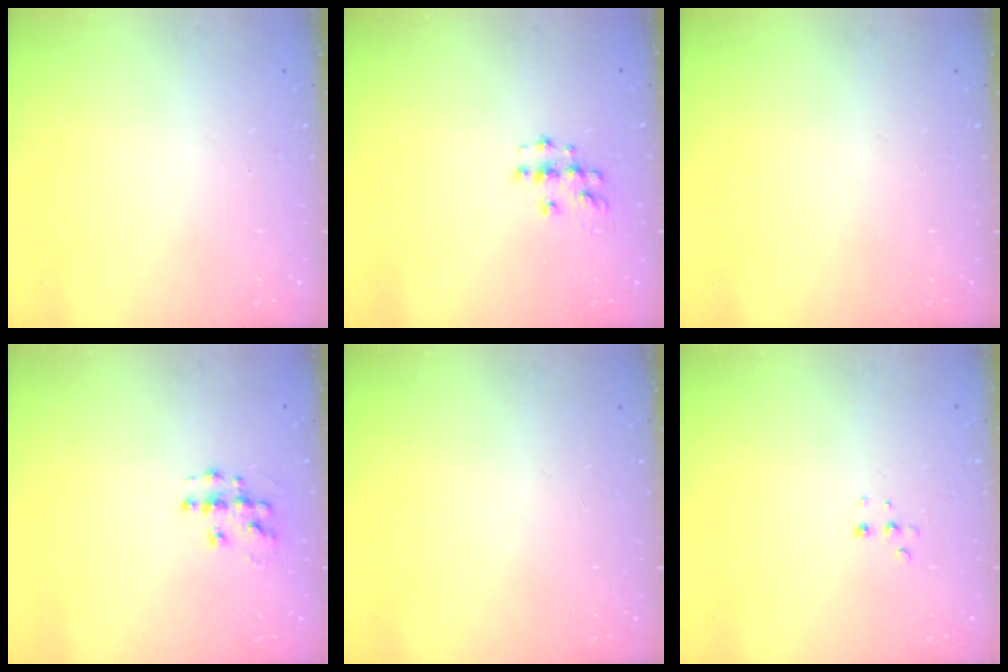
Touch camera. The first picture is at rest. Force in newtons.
{"total": 5.2, "press": 5.1, "slide": 0.5}
{"total": 0.0}
{"total": 8.3, "press": 8.2, "slide": 0.5}
{"total": 0.0}
{"total": 4.2, "press": 4.1, "slide": 0.9}